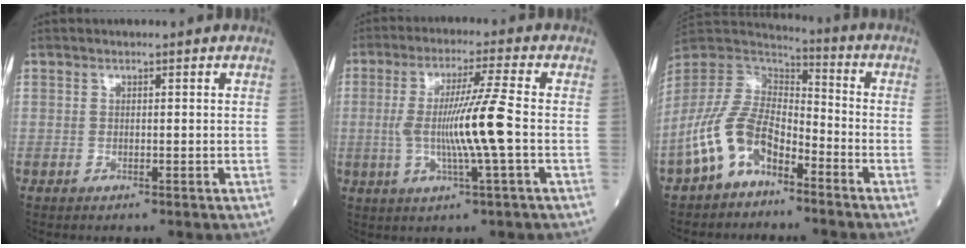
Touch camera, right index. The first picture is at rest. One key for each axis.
{"total": 9.7, "fx": -0.9, "fy": -1.1, "fz": 9.6, "tx": -0.187, "ty": -0.005, "tz": -0.017}
{"total": 11.4, "fx": -6.6, "fy": 5.9, "fz": 7.3, "tx": -0.168, "ty": 0.020, "tz": -0.133}